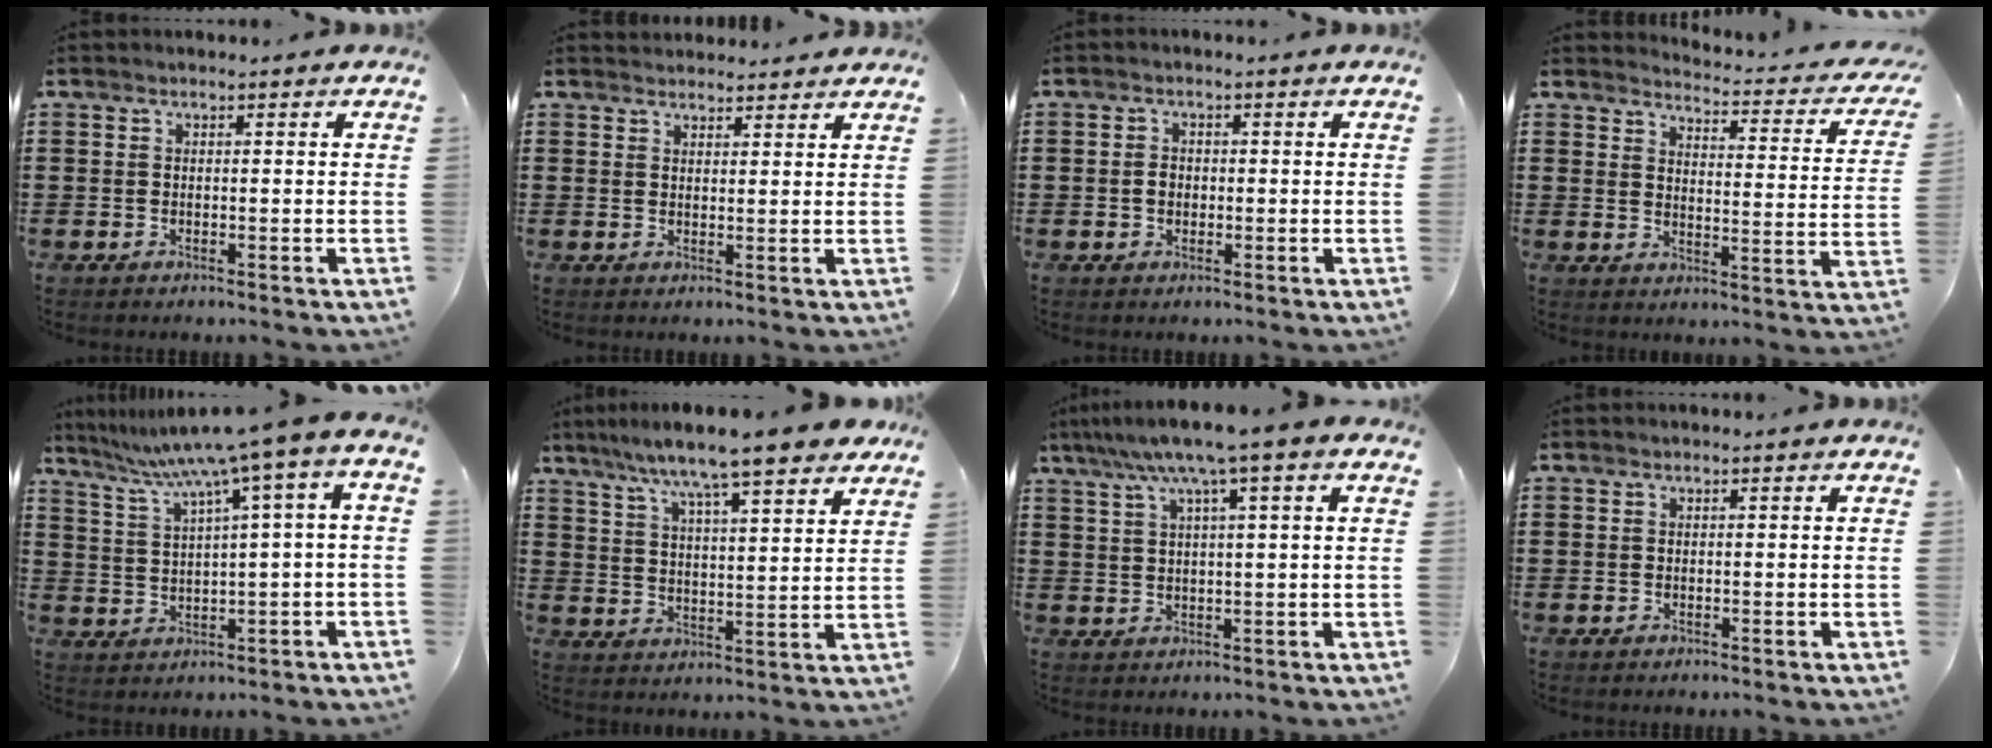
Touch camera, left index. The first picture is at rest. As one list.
[{"total": 2.1, "force": [2.1, 0.3, -0.2], "torque": [-0.002, -0.001, 0.040]}, {"total": 1.9, "force": [-0.2, 1.4, 1.2], "torque": [-0.027, 0.007, -0.005]}, {"total": 3.0, "force": [2.8, 0.0, 0.9], "torque": [-0.023, -0.037, 0.038]}, {"total": 7.0, "force": [3.3, 0.1, 6.2], "torque": [-0.126, -0.025, 0.049]}, {"total": 8.7, "force": [7.5, -0.1, 4.4], "torque": [-0.116, -0.033, 0.124]}, {"total": 6.7, "force": [3.8, -0.2, 5.5], "torque": [-0.117, -0.005, 0.062]}, {"total": 0.0}]